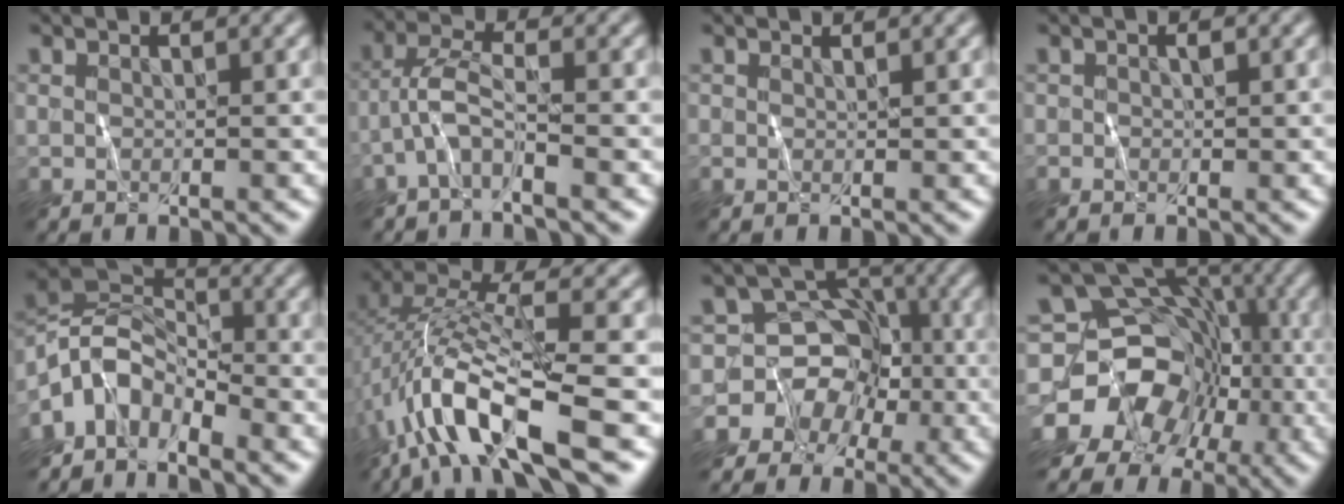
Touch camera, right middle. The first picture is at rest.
{"total": 3.0, "force": [-1.9, 0.2, 2.2], "torque": [-0.053, 0.012, -0.046]}
{"total": 0.8, "force": [0.1, -0.5, -0.6], "torque": [0.006, -0.003, 0.004]}
{"total": 0.0}
{"total": 5.2, "force": [-3.9, 2.6, 2.3], "torque": [-0.039, 0.007, -0.086]}
{"total": 10.2, "force": [-4.4, 2.9, 8.8], "torque": [-0.179, 0.017, -0.085]}
{"total": 7.1, "force": [-3.4, 6.3, 0.2], "torque": [0.016, 0.018, -0.070]}
{"total": 13.7, "force": [-6.6, 11.1, 4.7], "torque": [-0.070, -0.013, -0.125]}